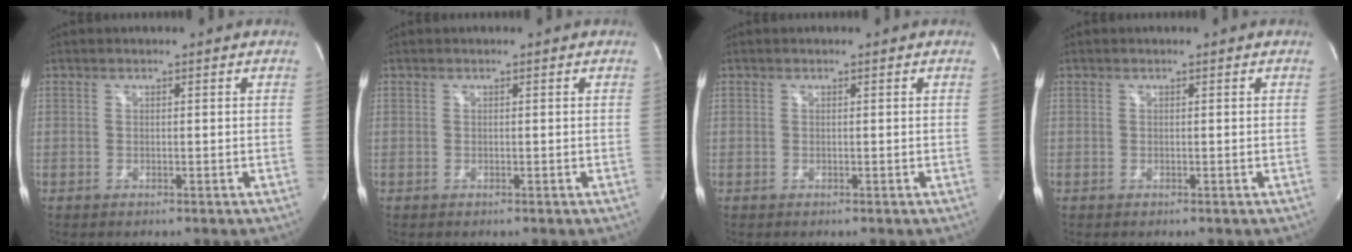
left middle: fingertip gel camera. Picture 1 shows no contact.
{"total": 0.0}
{"total": 0.0}
{"total": 0.0}